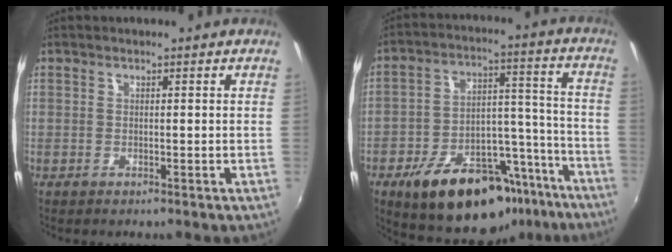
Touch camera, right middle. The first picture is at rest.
{"total": 24.0, "force": [-16.3, 11.7, 13.2], "torque": [-0.220, 0.039, -0.210]}